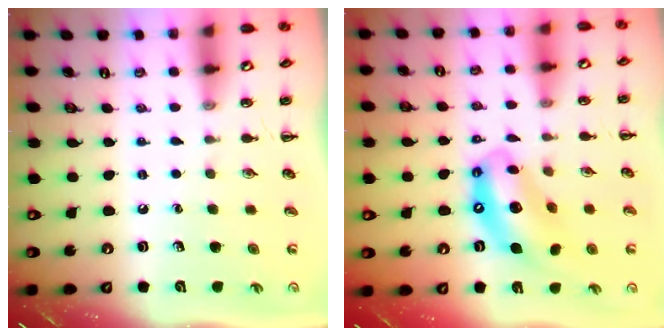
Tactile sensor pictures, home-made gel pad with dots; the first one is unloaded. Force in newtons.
{"total": 12.8, "press": 12.3, "slide": 3.5}